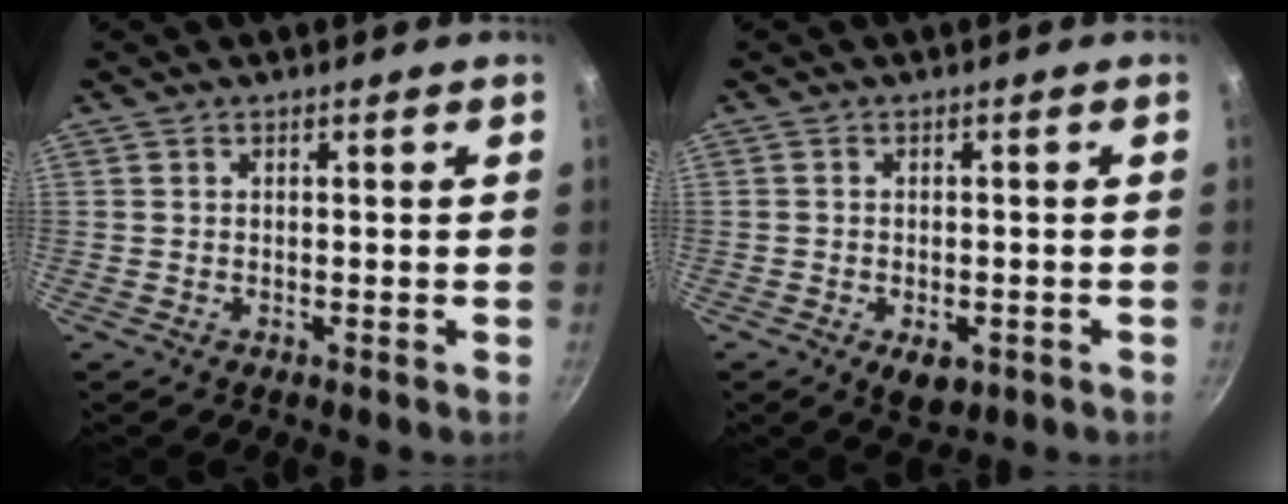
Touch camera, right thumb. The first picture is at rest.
{"total": 4.7, "force": [-1.9, 2.7, 3.3], "torque": [-0.038, 0.005, -0.019]}